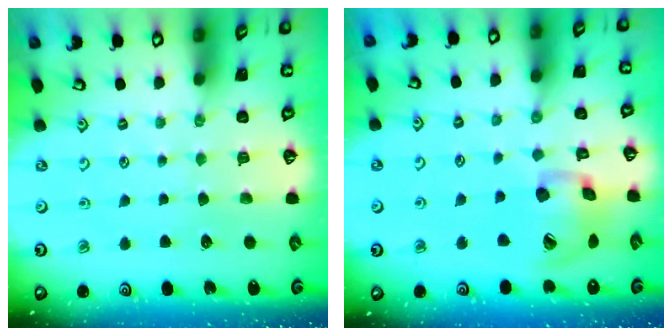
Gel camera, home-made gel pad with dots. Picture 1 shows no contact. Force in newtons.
{"total": 15.4, "press": 15.2, "slide": 2.2}